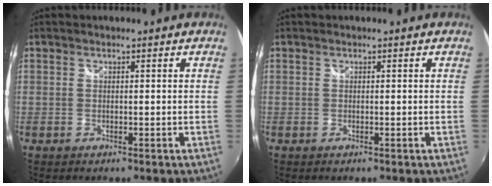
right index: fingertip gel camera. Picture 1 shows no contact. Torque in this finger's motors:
{"motor_torque": [0.00, 0.00, 0.00, 0.00]}